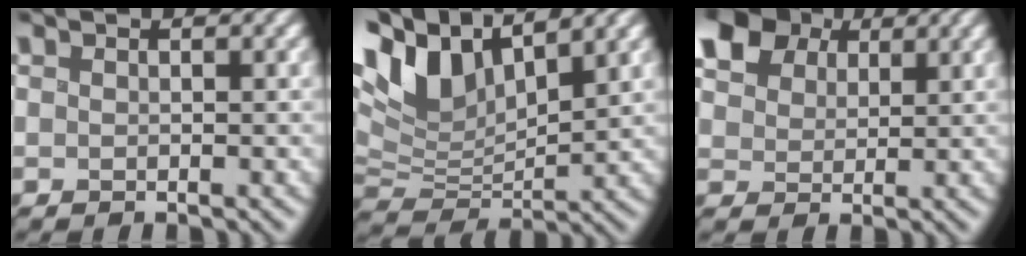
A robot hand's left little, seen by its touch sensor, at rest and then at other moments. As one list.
[{"total": 7.9, "force": [4.9, 3.2, 5.3], "torque": [-0.115, 0.015, 0.088]}, {"total": 8.9, "force": [4.6, 6.4, 4.2], "torque": [-0.113, 0.020, 0.076]}]